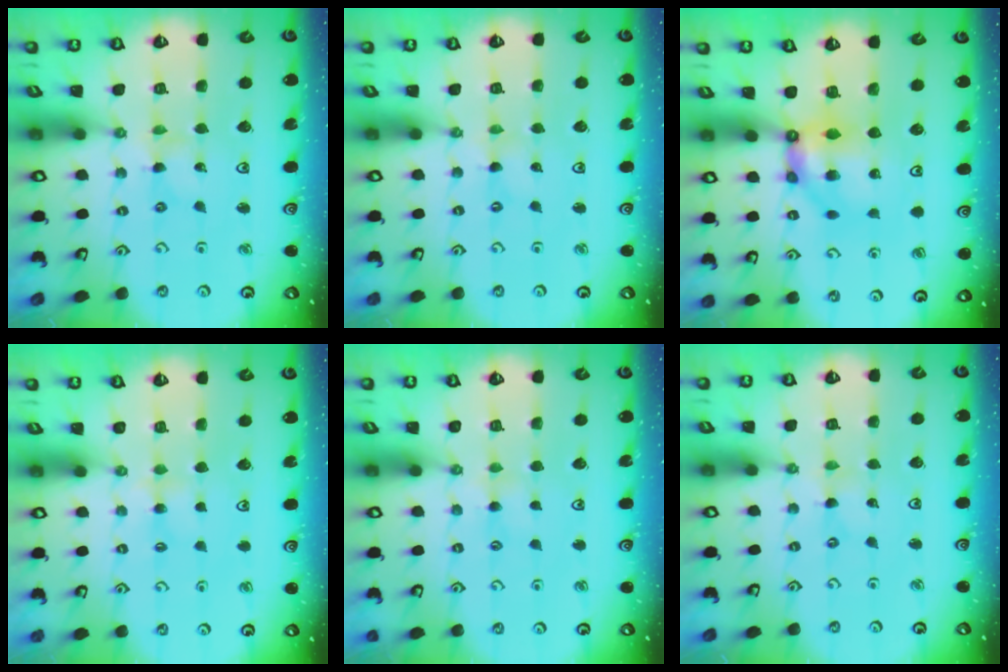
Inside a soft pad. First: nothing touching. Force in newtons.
{"total": 0.0}
{"total": 7.8, "press": 7.7, "slide": 0.6}
{"total": 2.7, "press": 2.7, "slide": 0.5}
{"total": 2.8, "press": 2.8, "slide": 0.4}
{"total": 0.0}